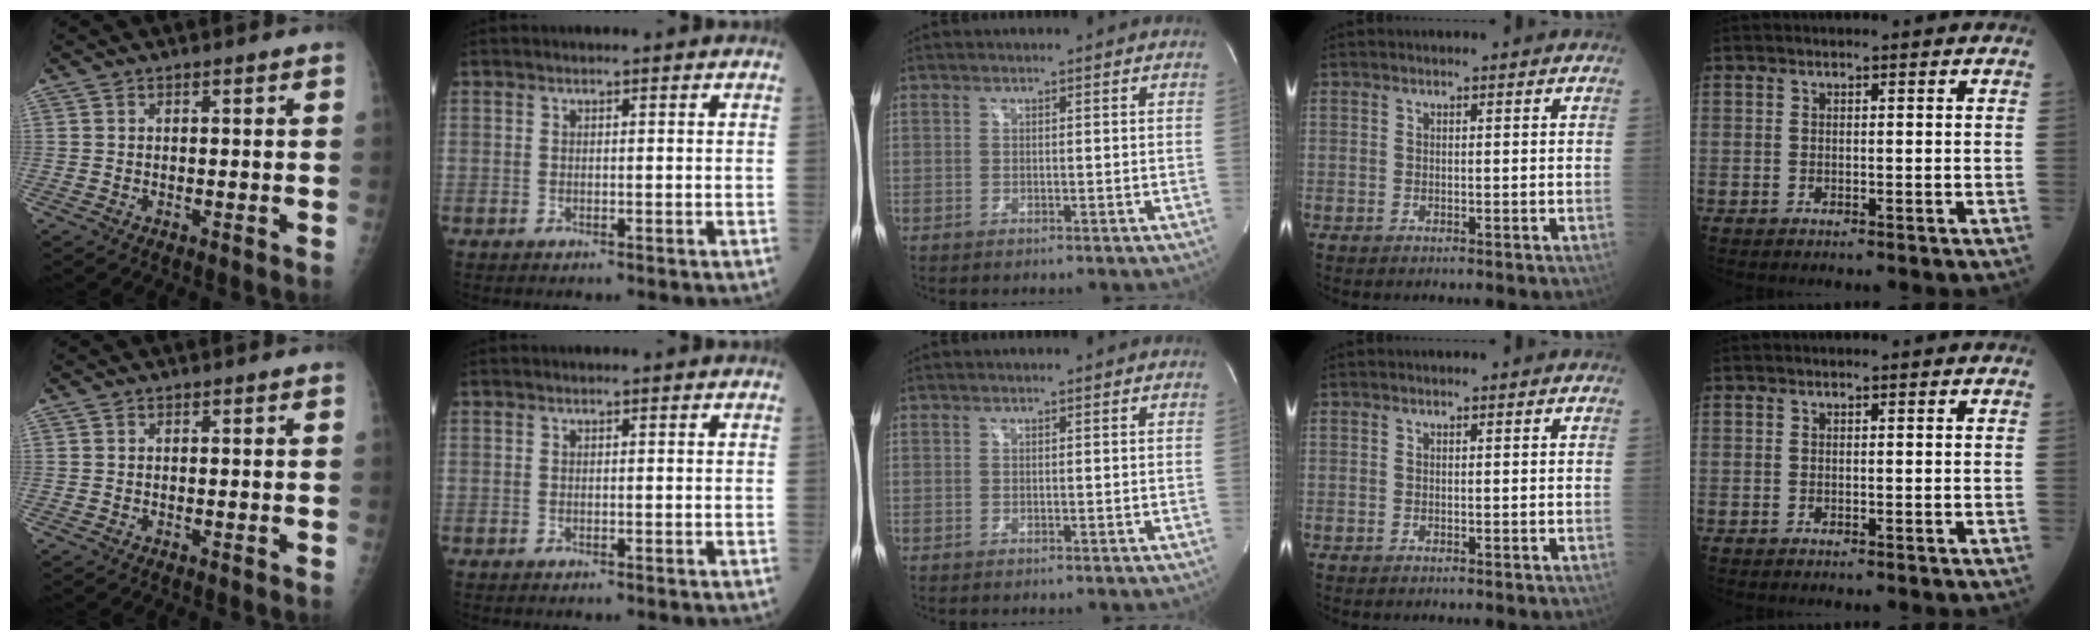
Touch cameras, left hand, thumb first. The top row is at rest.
{}